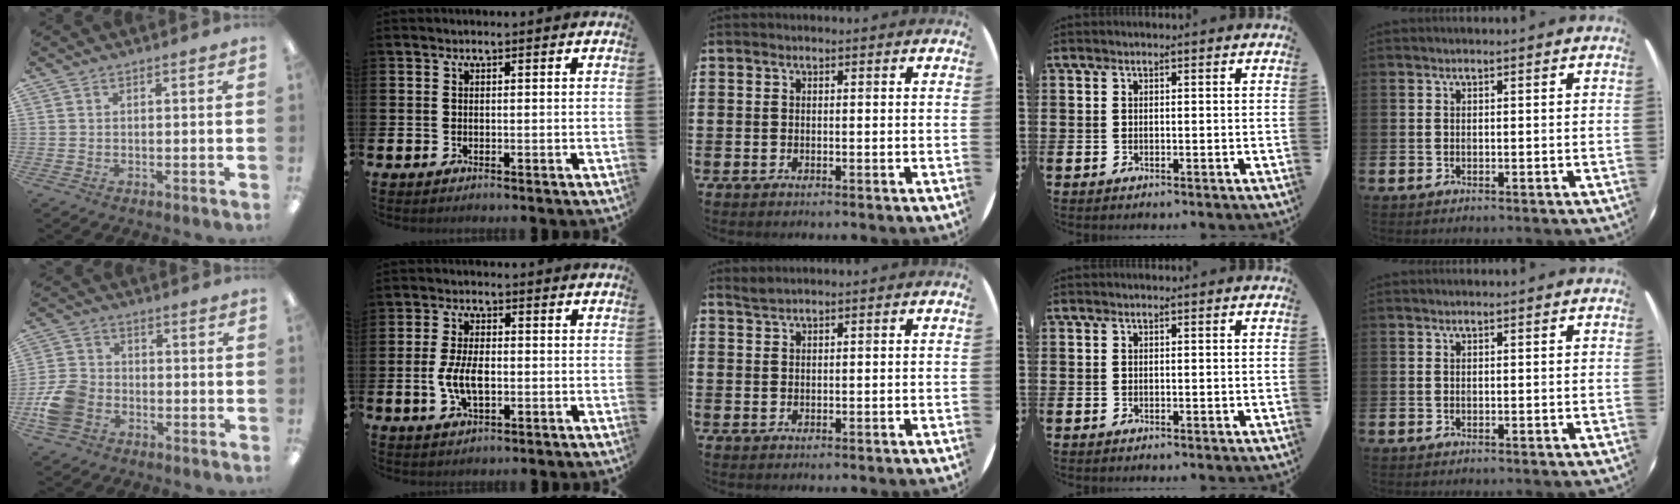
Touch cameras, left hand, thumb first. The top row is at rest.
{"thumb": {"total": 9.1, "force": [-3.5, 6.8, 4.9], "torque": [-0.105, 0.027, -0.063]}, "index": {"total": 5.2, "force": [-0.6, 2.6, 4.5], "torque": [-0.088, -0.002, -0.015]}, "middle": {"total": 1.1, "force": [1.1, -0.1, 0.1], "torque": [-0.001, 0.000, 0.021]}}